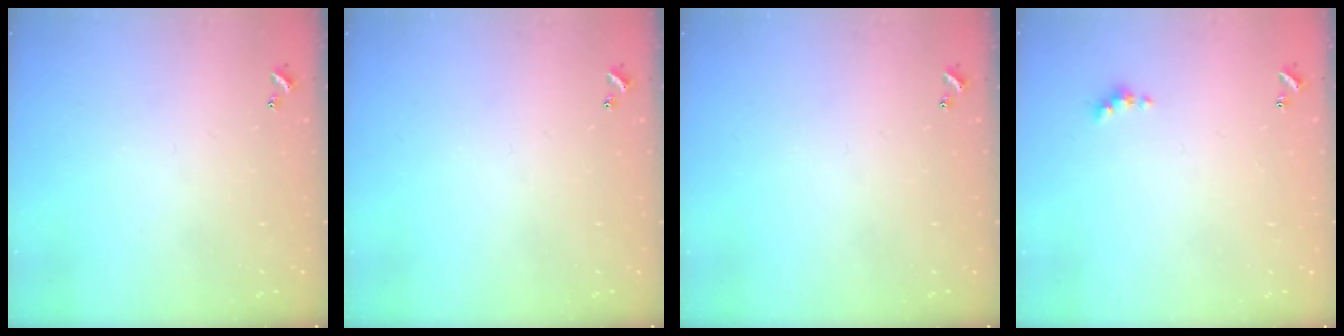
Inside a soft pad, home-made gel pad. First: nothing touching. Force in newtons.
{"total": 0.0}
{"total": 0.0}
{"total": 2.5, "press": 2.5, "slide": 0.5}